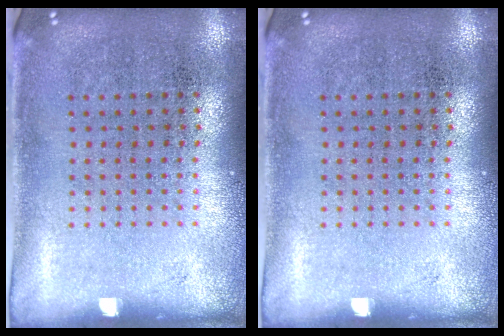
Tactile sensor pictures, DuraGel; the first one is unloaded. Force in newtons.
{"total": 0.0}